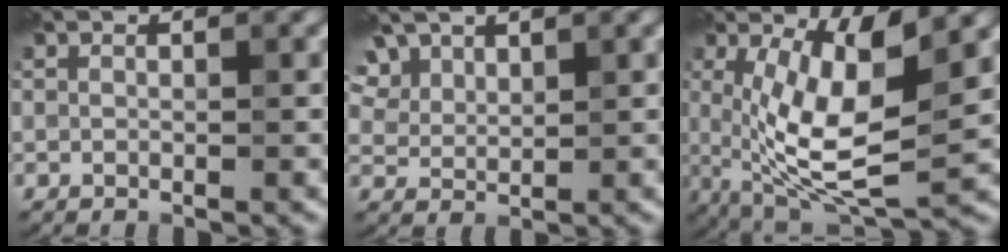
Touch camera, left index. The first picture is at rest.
{"total": 4.7, "force": [3.1, 2.6, 2.4], "torque": [-0.061, 0.007, 0.063]}
{"total": 8.2, "force": [1.0, 2.1, 7.8], "torque": [-0.146, -0.012, 0.021]}